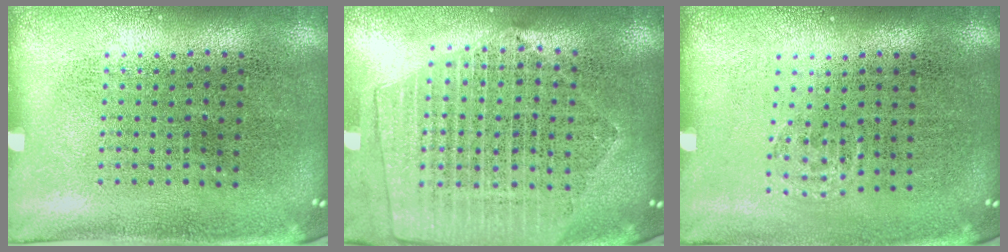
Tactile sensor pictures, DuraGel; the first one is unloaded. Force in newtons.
{"total": 2.0, "press": 1.9, "slide": 0.9}
{"total": 0.6, "press": 0.5, "slide": 0.3}